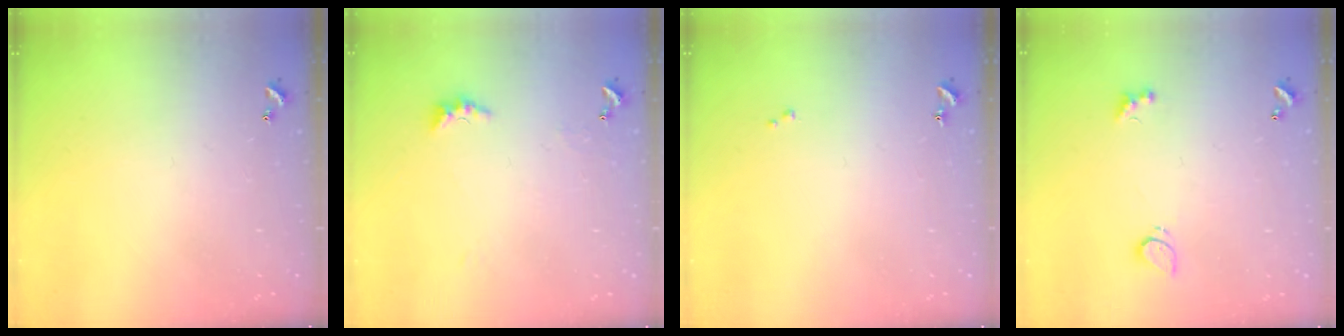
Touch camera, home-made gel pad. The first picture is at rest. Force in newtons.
{"total": 2.9, "press": 2.8, "slide": 0.7}
{"total": 0.0}
{"total": 2.3, "press": 2.3, "slide": 0.6}